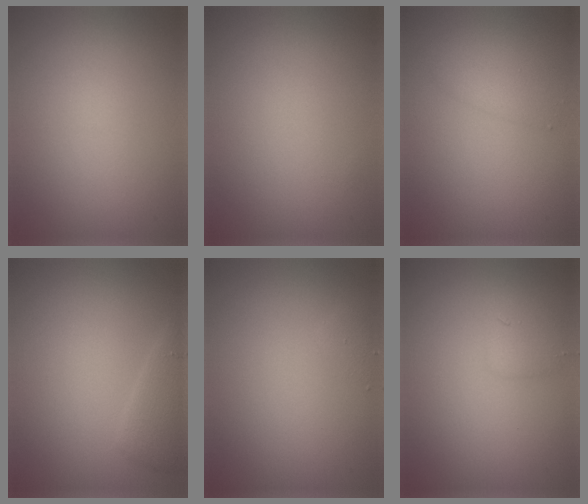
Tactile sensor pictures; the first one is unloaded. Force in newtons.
{"total": 0.0}
{"total": 1.5, "press": 1.5, "slide": 0.1}
{"total": 2.2, "press": 2.2, "slide": 0.2}
{"total": 0.8, "press": 0.8, "slide": 0.0}
{"total": 1.5, "press": 1.5, "slide": 0.1}